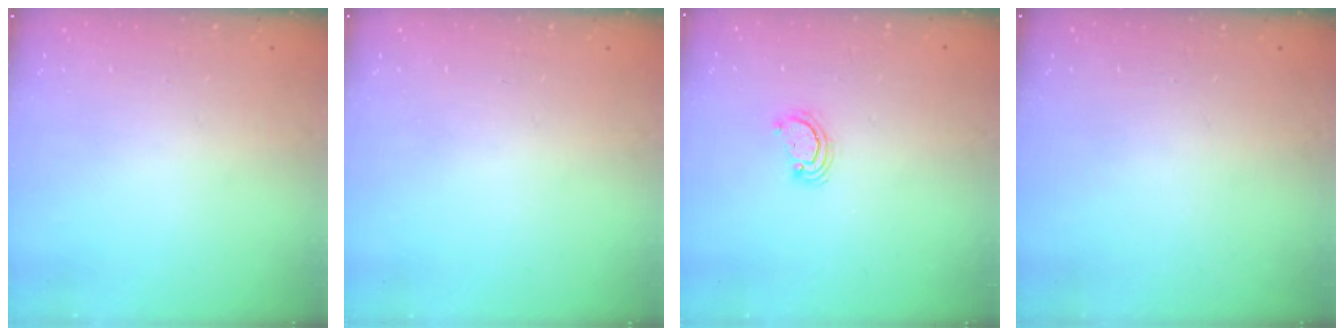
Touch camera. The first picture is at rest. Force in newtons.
{"total": 0.0}
{"total": 2.6, "press": 2.6, "slide": 0.3}
{"total": 0.0}